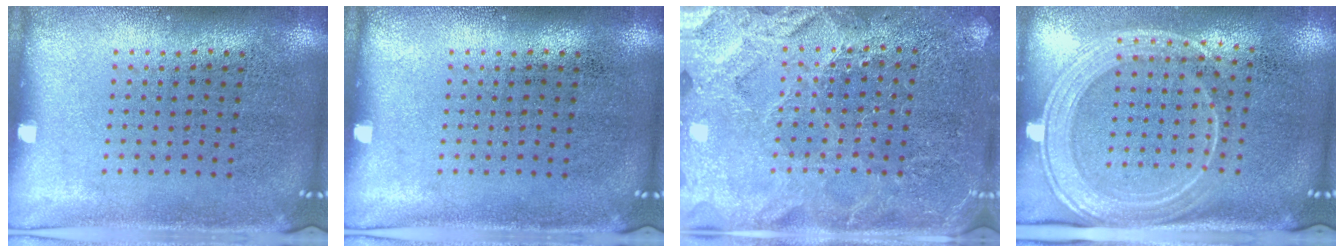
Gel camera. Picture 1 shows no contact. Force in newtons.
{"total": 0.0}
{"total": 3.6, "press": 3.5, "slide": 1.0}
{"total": 2.1, "press": 1.8, "slide": 1.1}